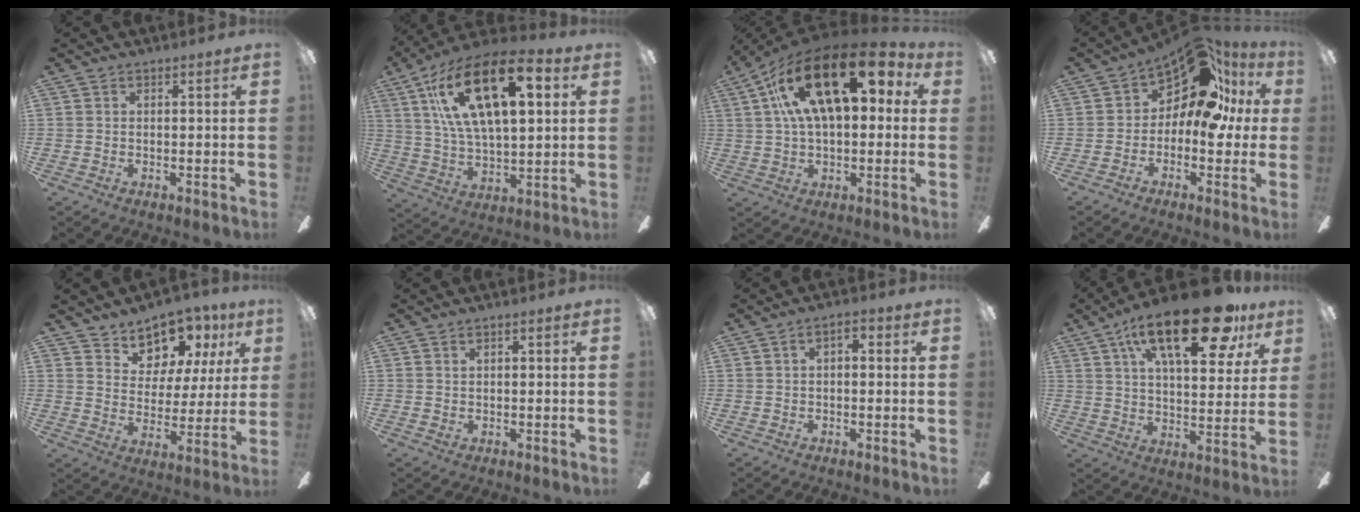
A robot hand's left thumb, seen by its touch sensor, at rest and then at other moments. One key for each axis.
{"total": 24.0, "fx": 11.2, "fy": 10.8, "fz": 18.3, "tx": -0.326, "ty": -0.032, "tz": 0.182}
{"total": 23.7, "fx": 9.9, "fy": 10.8, "fz": 18.7, "tx": -0.318, "ty": -0.034, "tz": 0.163}
{"total": 15.1, "fx": 6.9, "fy": 8.5, "fz": 10.4, "tx": -0.147, "ty": -0.036, "tz": 0.120}
{"total": 11.0, "fx": 8.5, "fy": 6.4, "fz": 2.7, "tx": -0.052, "ty": -0.064, "tz": 0.161}
{"total": 0.8, "fx": 0.1, "fy": 0.5, "fz": 0.6, "tx": -0.011, "ty": 0.005, "tz": 0.001}
{"total": 2.5, "fx": -0.1, "fy": 1.4, "fz": 2.1, "tx": -0.031, "ty": 0.008, "tz": -0.007}
{"total": 24.4, "fx": 13.4, "fy": 9.7, "fz": 17.9, "tx": -0.270, "ty": -0.055, "tz": 0.212}